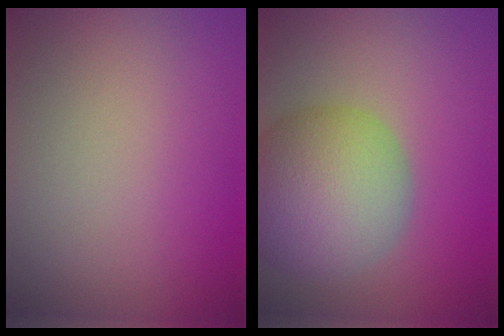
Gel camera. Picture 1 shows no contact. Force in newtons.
{"total": 9.4, "press": 9.4, "slide": 0.6}